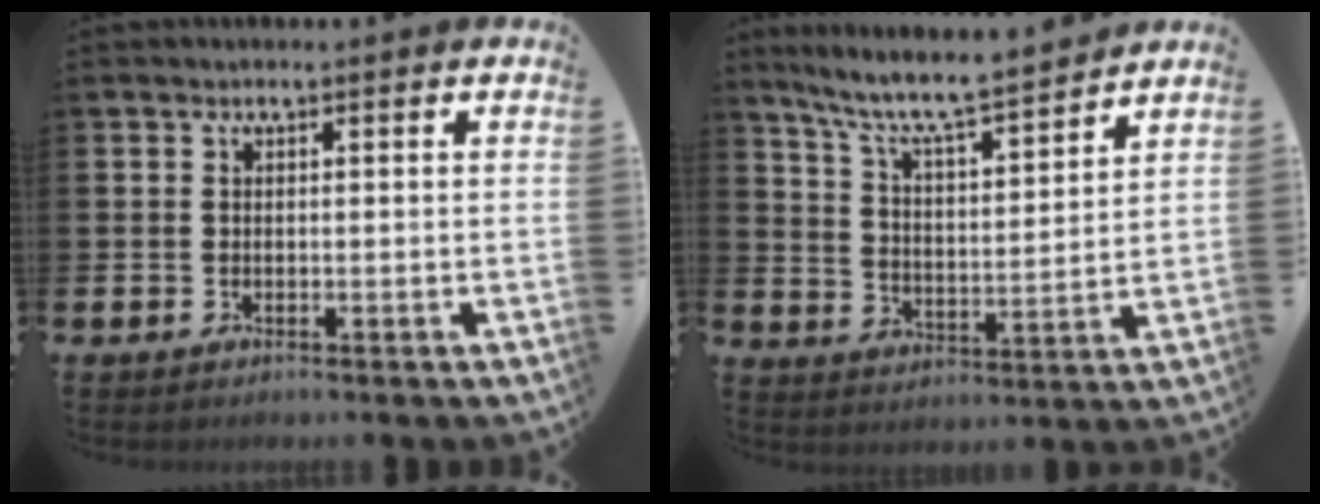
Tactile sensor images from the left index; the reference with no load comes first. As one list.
[{"total": 8.4, "force": [7.8, 0.8, 3.3], "torque": [-0.088, -0.058, 0.131]}]